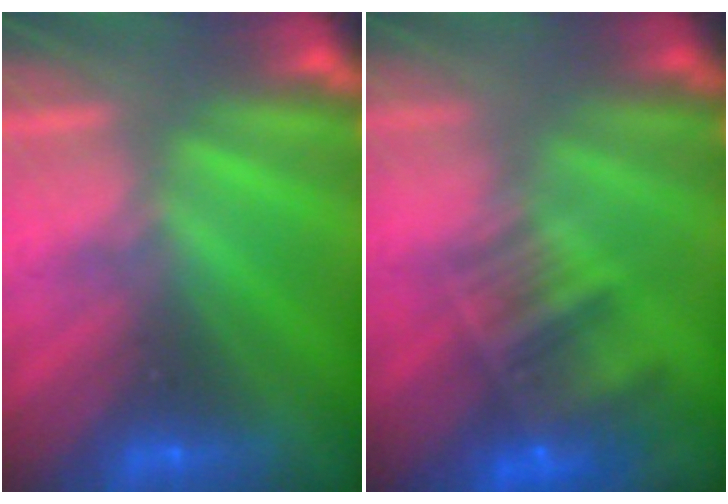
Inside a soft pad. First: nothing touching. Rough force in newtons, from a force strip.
{"total": 7.6}